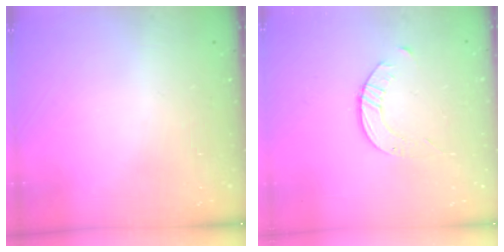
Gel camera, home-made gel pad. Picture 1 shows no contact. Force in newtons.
{"total": 2.6, "press": 2.6, "slide": 0.3}